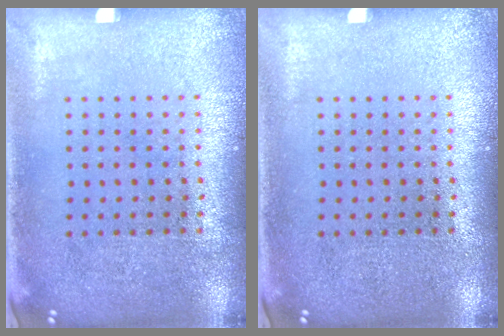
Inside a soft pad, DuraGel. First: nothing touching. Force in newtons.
{"total": 0.0}